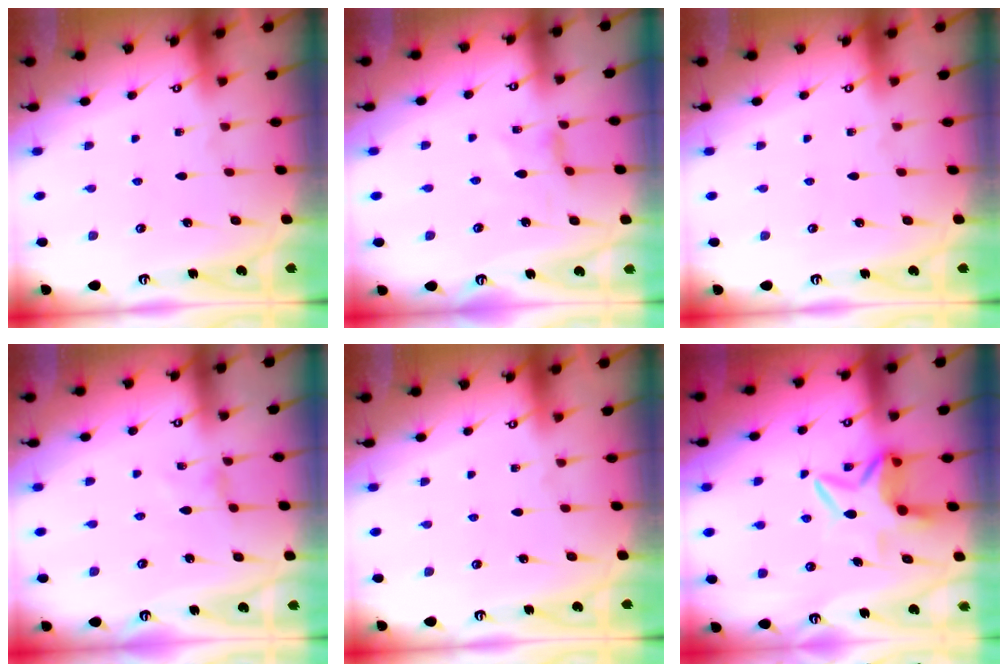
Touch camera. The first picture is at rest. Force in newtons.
{"total": 1.8, "press": 1.7, "slide": 0.4}
{"total": 0.0}
{"total": 0.0}
{"total": 0.0}
{"total": 6.9, "press": 6.9, "slide": 0.9}